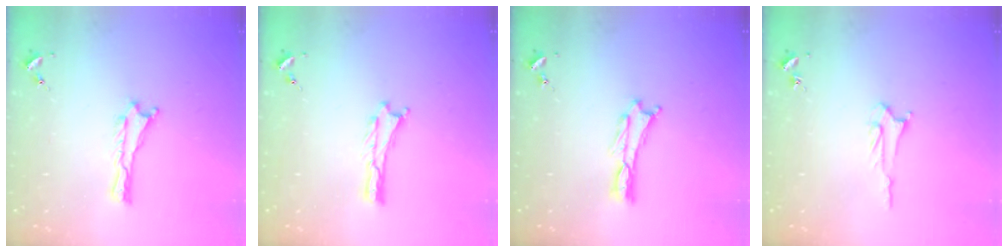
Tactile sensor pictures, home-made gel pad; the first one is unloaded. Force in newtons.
{"total": 0.0}
{"total": 0.0}
{"total": 2.6, "press": 2.6, "slide": 0.3}